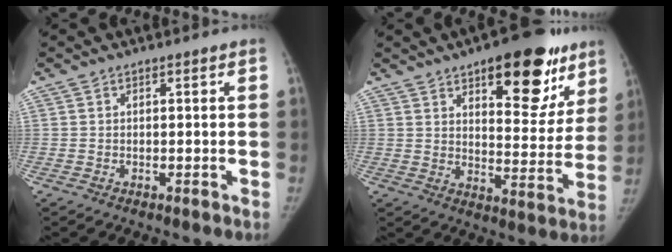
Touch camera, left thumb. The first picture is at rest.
{"total": 20.3, "force": [11.6, 8.6, 14.2], "torque": [-0.130, -0.049, 0.164]}